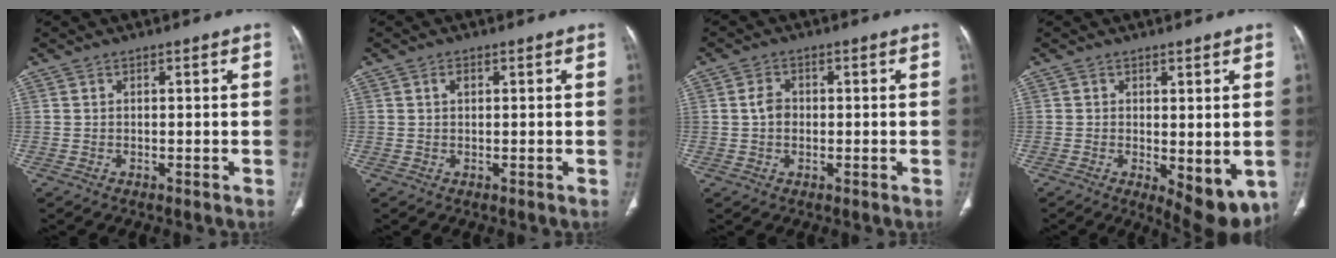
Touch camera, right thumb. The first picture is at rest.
{"total": 1.3, "force": [0.4, 0.7, 0.9], "torque": [-0.015, 0.002, 0.007]}
{"total": 3.1, "force": [0.0, 2.3, 2.0], "torque": [-0.032, 0.008, -0.005]}
{"total": 8.8, "force": [-1.8, 3.8, 7.7], "torque": [-0.092, -0.022, -0.015]}